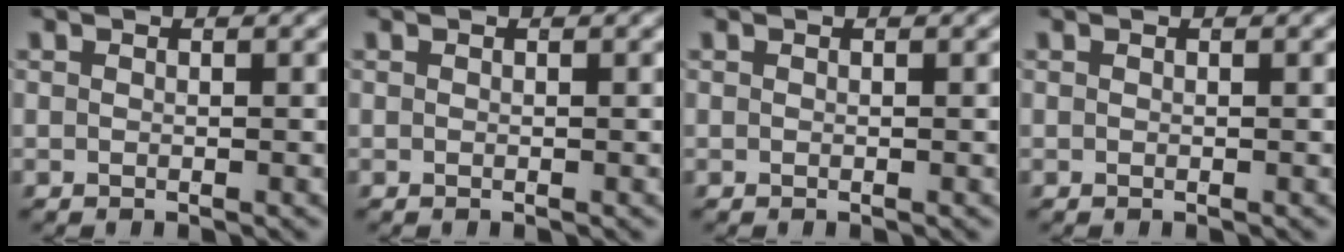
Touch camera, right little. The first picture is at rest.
{"total": 0.0}
{"total": 0.0}
{"total": 0.0}